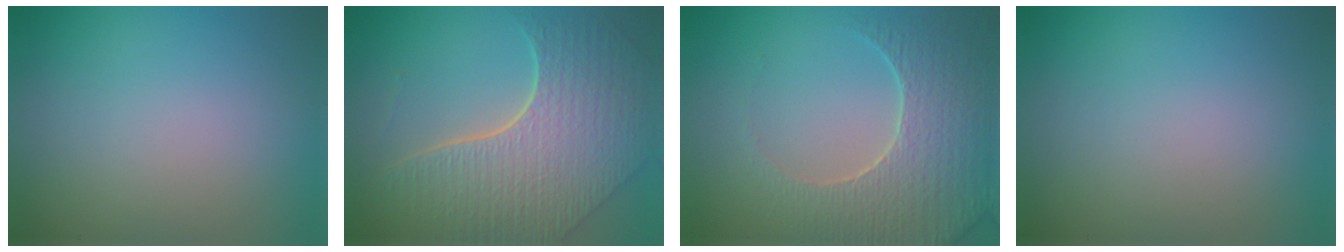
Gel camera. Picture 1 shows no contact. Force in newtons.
{"total": 8.6, "press": 6.2, "slide": 6.0}
{"total": 5.2, "press": 4.7, "slide": 2.2}
{"total": 0.0}